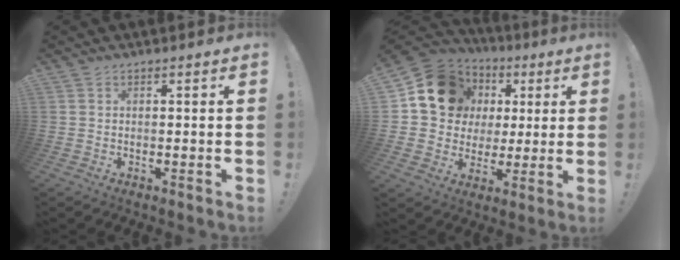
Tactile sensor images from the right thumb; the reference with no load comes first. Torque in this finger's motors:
{"motor_torque": [0.38, 0.95, 0.85, -0.53, 0.34]}